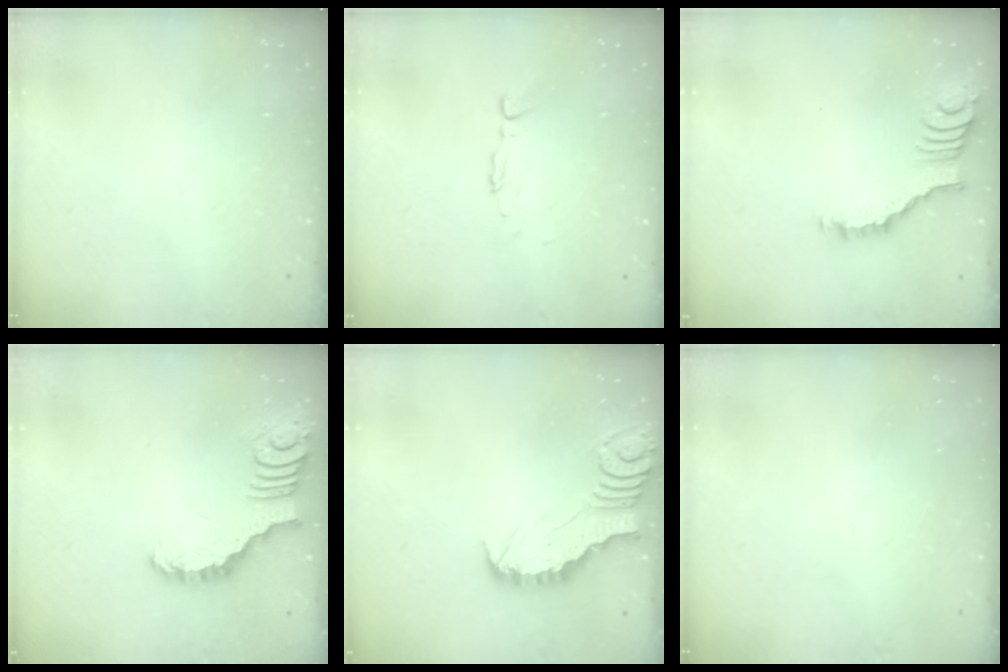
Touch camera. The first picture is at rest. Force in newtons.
{"total": 4.8, "press": 4.8, "slide": 0.4}
{"total": 2.7, "press": 2.7, "slide": 0.3}
{"total": 3.4, "press": 3.4, "slide": 0.4}
{"total": 2.9, "press": 2.9, "slide": 0.3}
{"total": 0.0}